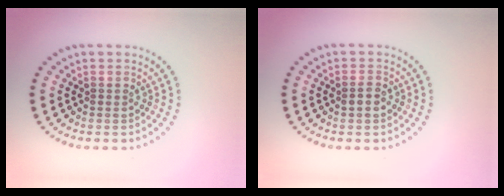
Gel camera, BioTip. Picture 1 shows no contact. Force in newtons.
{"total": 1.2, "press": 1.2, "slide": 0.1}